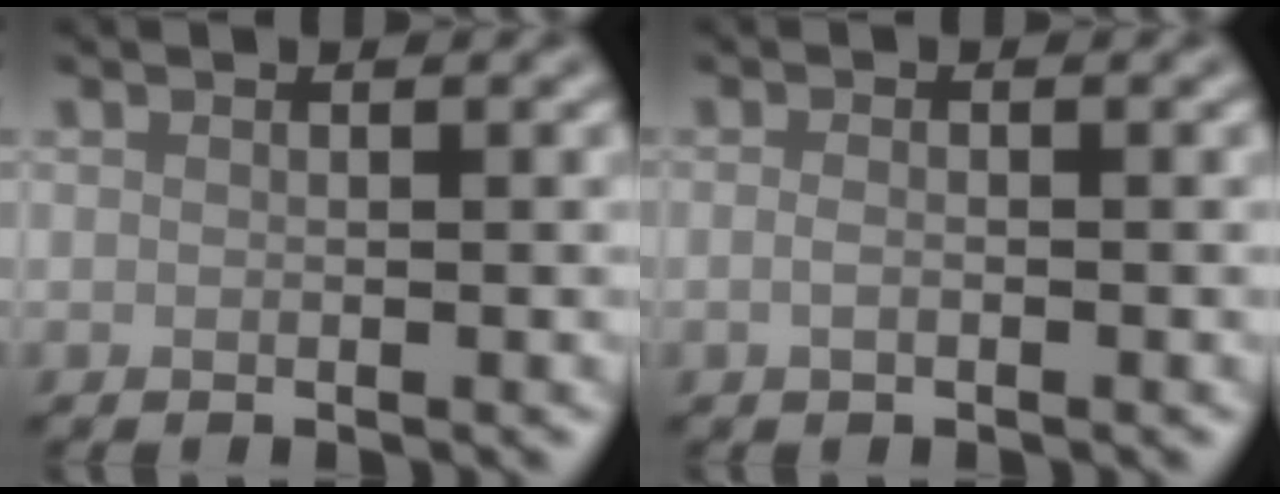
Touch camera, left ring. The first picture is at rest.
{"total": 1.0, "force": [-0.3, 0.5, 0.8], "torque": [-0.020, -0.002, -0.007]}